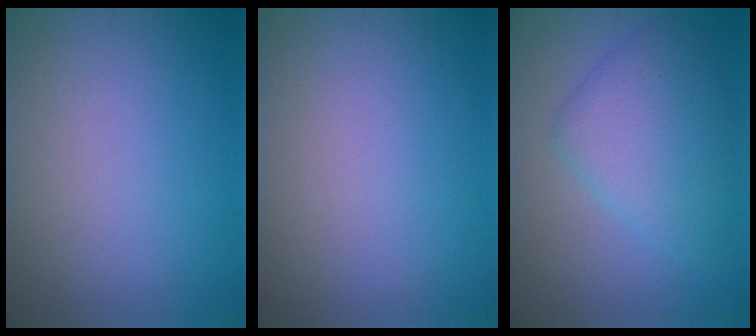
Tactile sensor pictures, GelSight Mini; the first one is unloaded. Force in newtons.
{"total": 0.0}
{"total": 5.0, "press": 5.0, "slide": 0.0}